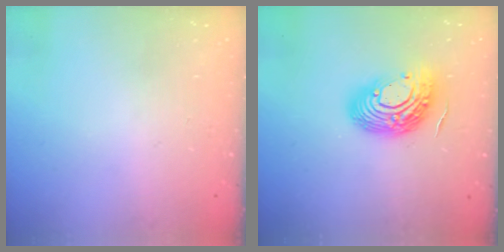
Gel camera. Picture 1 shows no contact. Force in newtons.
{"total": 16.2, "press": 16.1, "slide": 1.2}